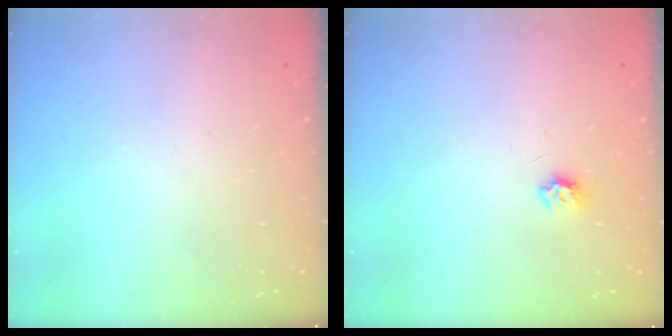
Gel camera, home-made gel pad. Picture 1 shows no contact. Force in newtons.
{"total": 4.6, "press": 4.6, "slide": 0.5}